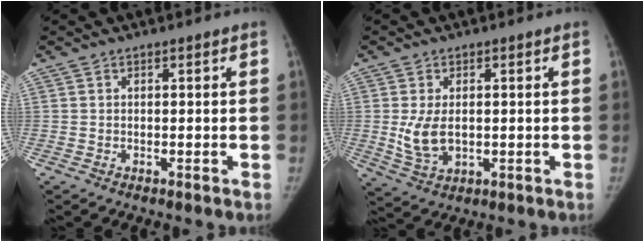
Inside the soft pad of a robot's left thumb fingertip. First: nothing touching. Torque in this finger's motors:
{"motor_torque": [-0.40, 0.70, 0.94, -0.05, 0.08]}